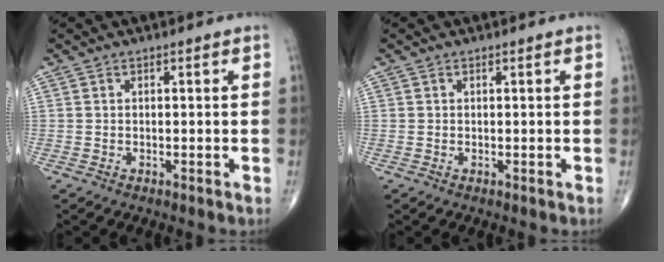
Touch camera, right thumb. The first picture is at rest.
{"total": 0.0}